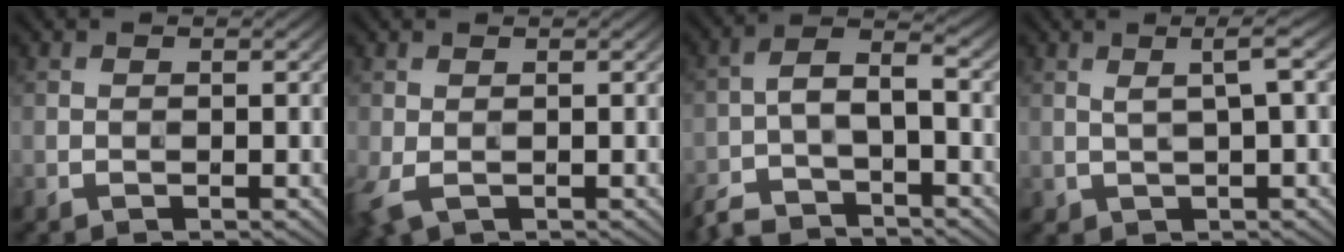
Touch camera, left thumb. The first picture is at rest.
{"total": 3.0, "force": [-0.8, 1.7, 2.4], "torque": [-0.073, -0.006, -0.016]}
{"total": 6.5, "force": [-4.7, 2.2, 3.9], "torque": [-0.078, -0.003, -0.102]}
{"total": 3.0, "force": [0.9, 0.5, 2.8], "torque": [-0.053, 0.009, 0.019]}